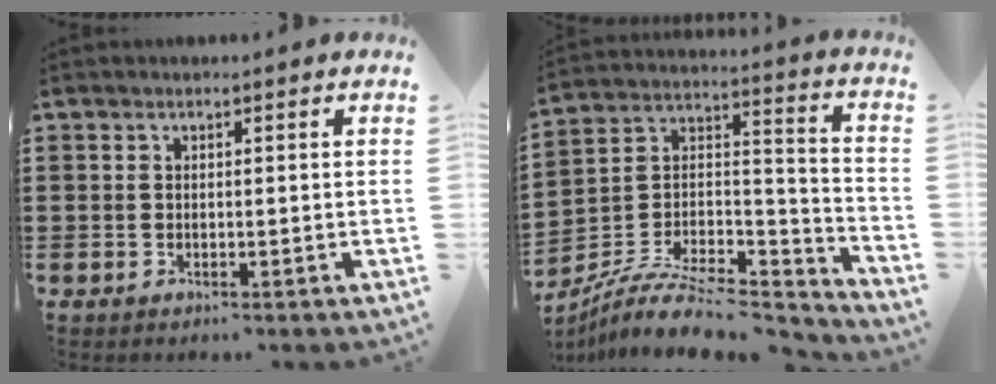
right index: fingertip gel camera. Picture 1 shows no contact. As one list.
[{"total": 9.7, "force": [-7.6, 3.5, 4.8], "torque": [-0.091, 0.018, -0.149]}]